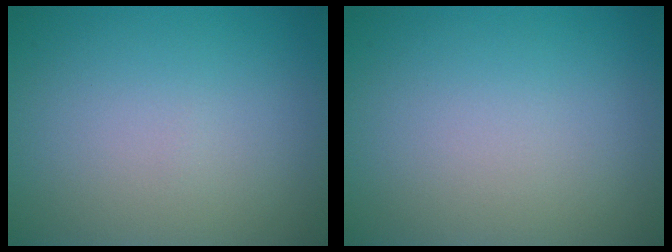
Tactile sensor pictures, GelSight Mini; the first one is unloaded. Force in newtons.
{"total": 0.0}